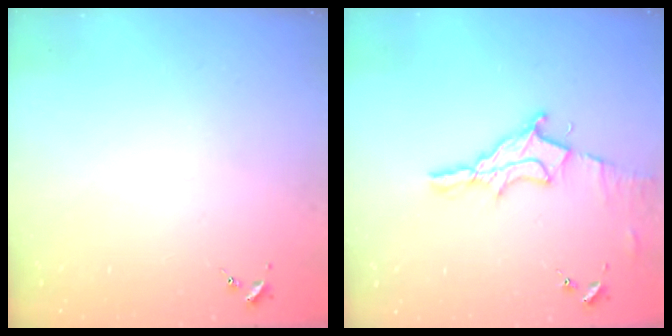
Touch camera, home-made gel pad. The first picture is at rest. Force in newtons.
{"total": 12.1, "press": 12.0, "slide": 1.0}